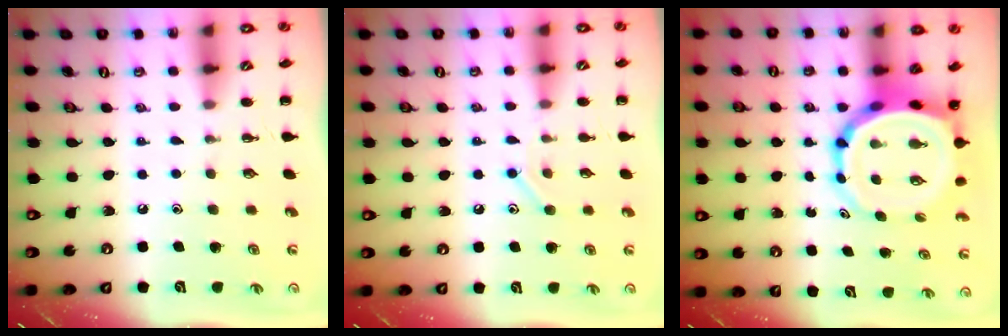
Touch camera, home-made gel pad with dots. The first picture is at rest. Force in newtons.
{"total": 7.5, "press": 7.4, "slide": 1.4}
{"total": 10.0, "press": 9.6, "slide": 3.0}